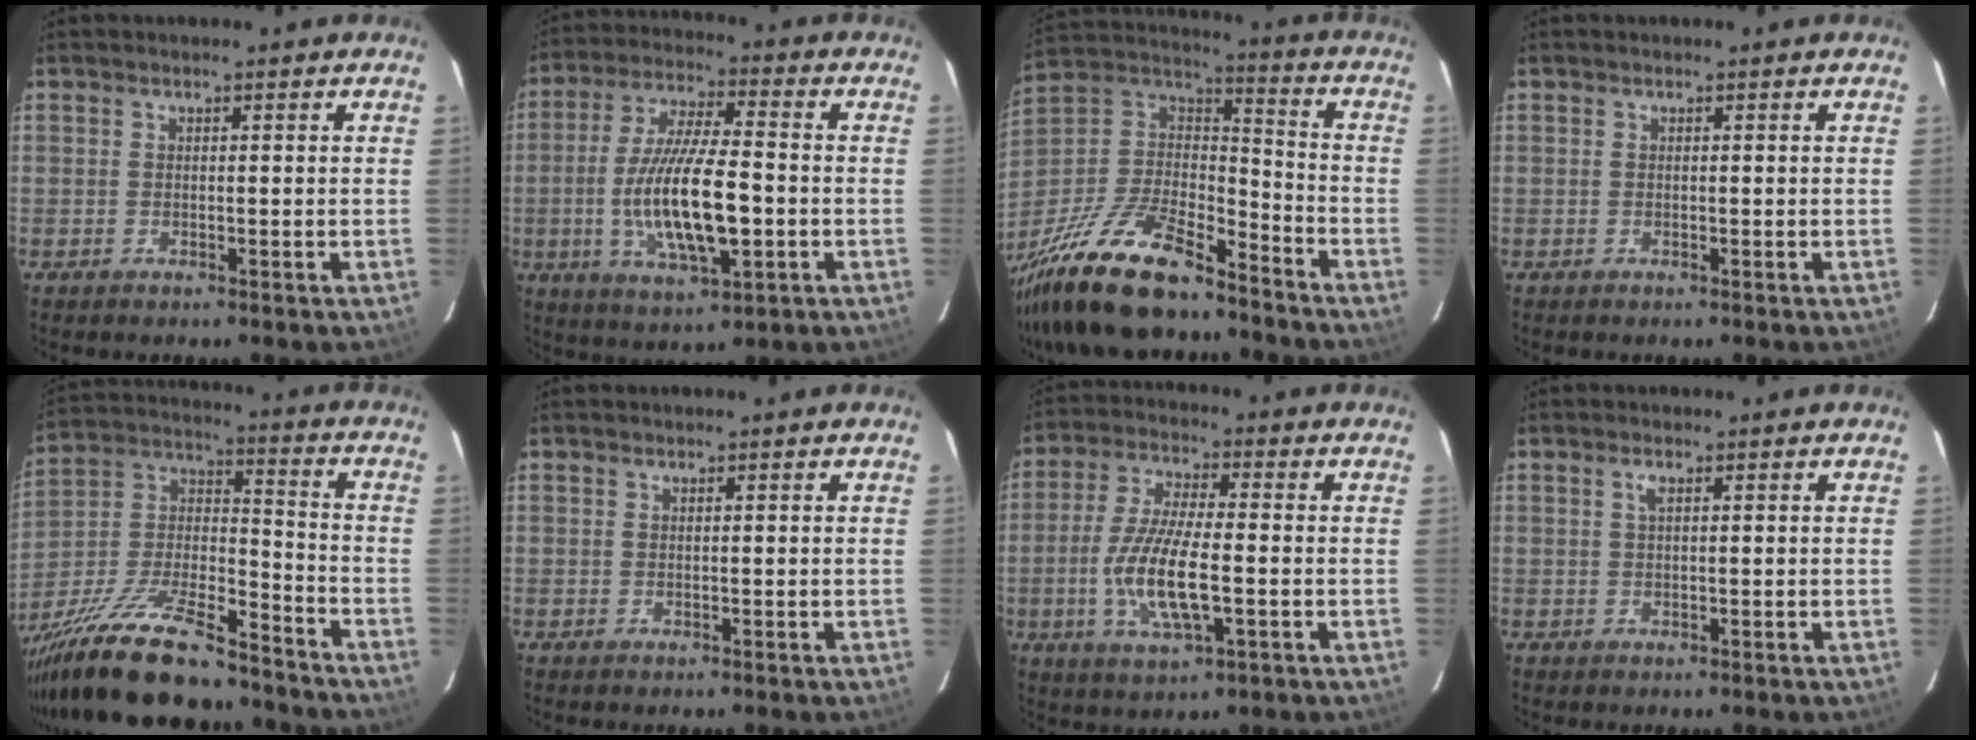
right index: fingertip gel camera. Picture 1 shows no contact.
{"total": 15.7, "force": [-3.0, 4.2, 14.8], "torque": [-0.291, -0.010, -0.048]}
{"total": 24.0, "force": [-18.0, 7.5, 14.0], "torque": [-0.297, -0.019, -0.318]}
{"total": 0.0}
{"total": 23.5, "force": [-18.2, 6.3, 13.4], "torque": [-0.270, -0.017, -0.305]}
{"total": 0.0}
{"total": 12.1, "force": [-2.6, 3.2, 11.3], "torque": [-0.232, -0.008, -0.050]}
{"total": 1.1, "force": [0.5, 0.3, 1.0], "torque": [-0.020, 0.004, 0.008]}